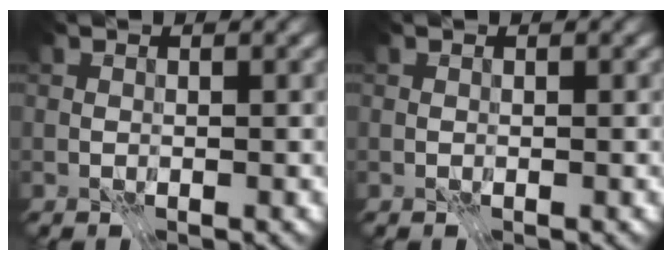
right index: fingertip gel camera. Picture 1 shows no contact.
{"total": 0.0}